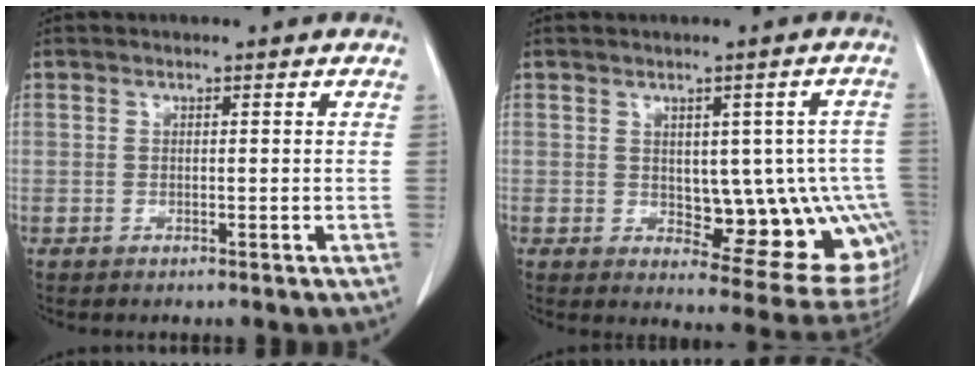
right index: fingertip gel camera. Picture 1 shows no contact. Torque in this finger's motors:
{"motor_torque": [0.27, 0.08, 0.13, 0.03]}